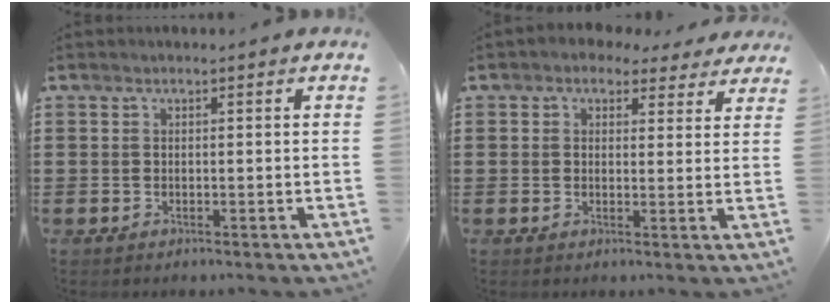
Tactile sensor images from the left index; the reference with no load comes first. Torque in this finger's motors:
{"motor_torque": [2.14, 0.00, 0.44, -0.01]}